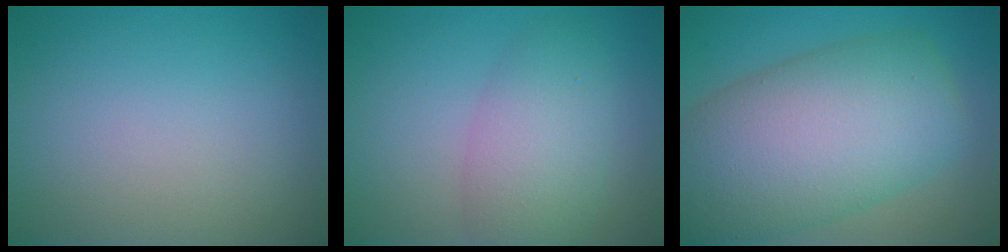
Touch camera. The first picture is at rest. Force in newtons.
{"total": 4.9, "press": 4.9, "slide": 0.1}
{"total": 12.6, "press": 12.6, "slide": 0.5}